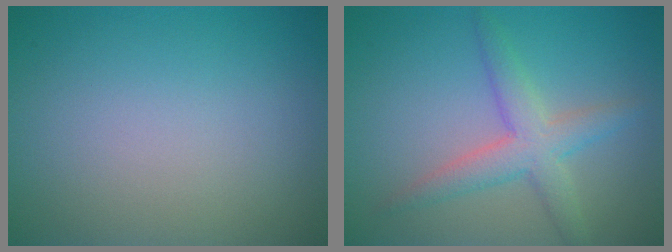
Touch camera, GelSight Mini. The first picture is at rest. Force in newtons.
{"total": 3.6, "press": 3.6, "slide": 0.1}